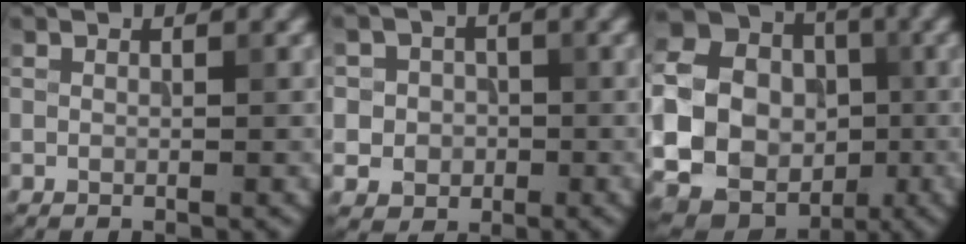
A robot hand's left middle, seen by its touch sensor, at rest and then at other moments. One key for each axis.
{"total": 3.7, "fx": -0.3, "fy": 3.6, "fz": 1.0, "tx": -0.001, "ty": 0.012, "tz": -0.017}
{"total": 22.4, "fx": -2.5, "fy": 21.1, "fz": 7.3, "tx": -0.181, "ty": -0.007, "tz": -0.084}